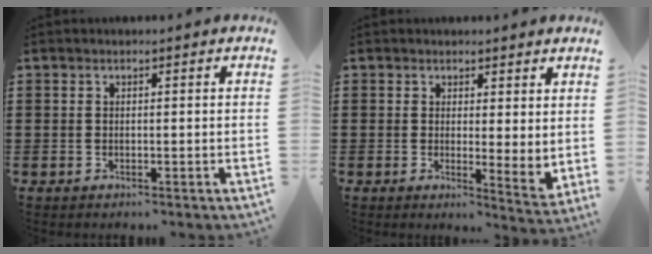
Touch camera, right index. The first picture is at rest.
{"total": 2.3, "force": [2.2, 0.3, 0.7], "torque": [-0.018, -0.008, 0.038]}